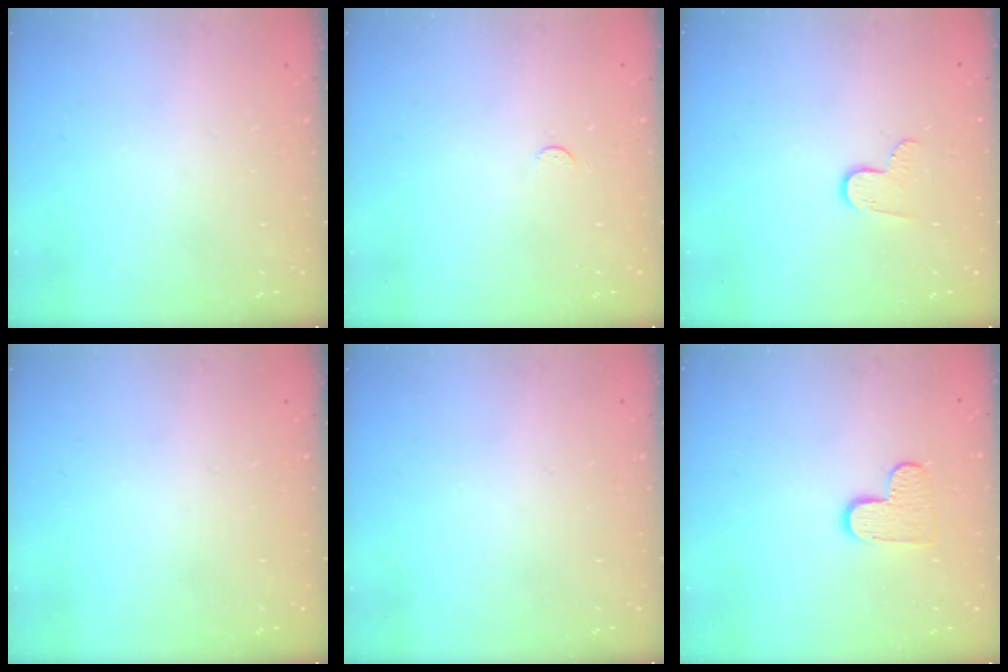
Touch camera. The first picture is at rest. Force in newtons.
{"total": 2.5, "press": 2.5, "slide": 0.3}
{"total": 5.7, "press": 5.7, "slide": 0.5}
{"total": 0.0}
{"total": 0.0}
{"total": 7.7, "press": 7.6, "slide": 0.3}